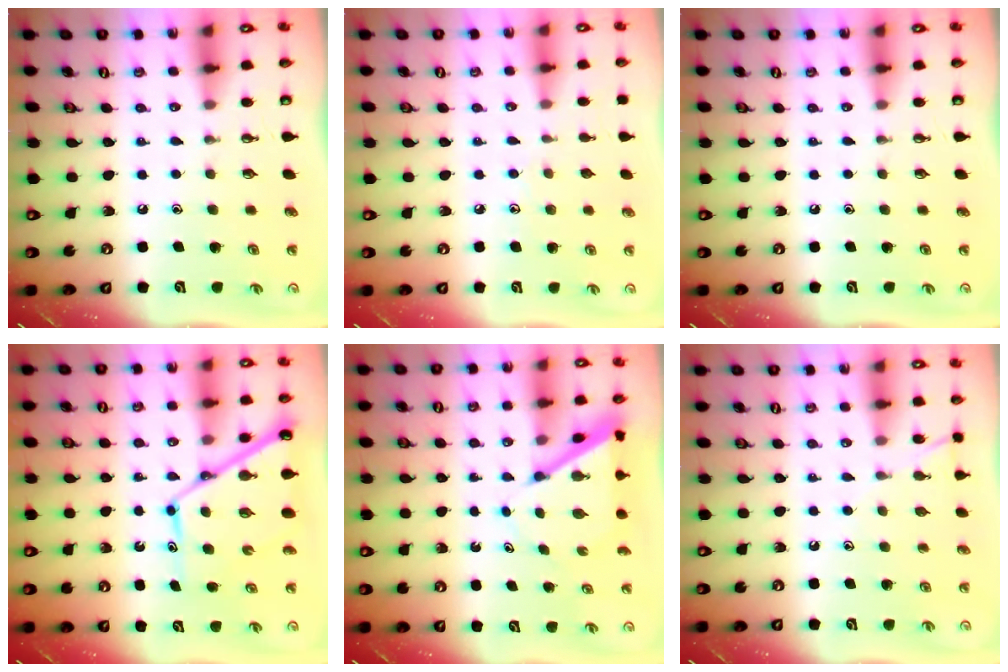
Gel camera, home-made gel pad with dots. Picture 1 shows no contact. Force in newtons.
{"total": 3.6, "press": 3.6, "slide": 0.4}
{"total": 0.0}
{"total": 13.3, "press": 13.2, "slide": 1.2}
{"total": 5.6, "press": 5.6, "slide": 0.4}
{"total": 5.4, "press": 5.3, "slide": 0.6}